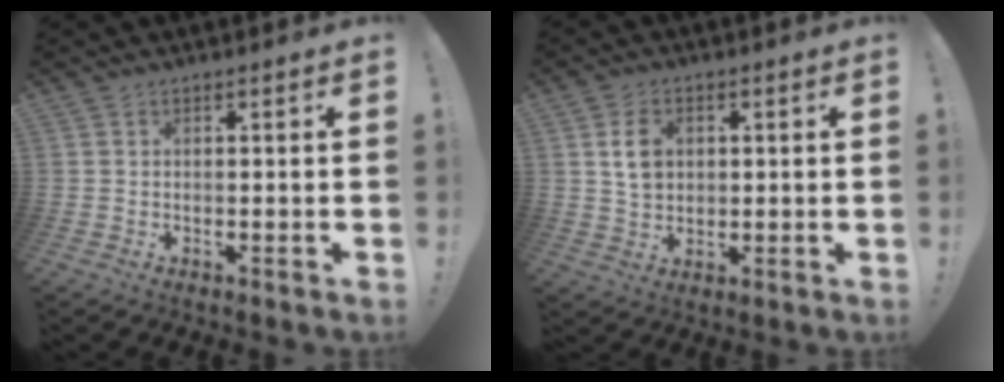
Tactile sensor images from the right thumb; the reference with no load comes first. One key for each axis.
{"total": 7.2, "fx": 1.9, "fy": 5.7, "fz": 4.0, "tx": -0.053, "ty": -0.002, "tz": 0.031}